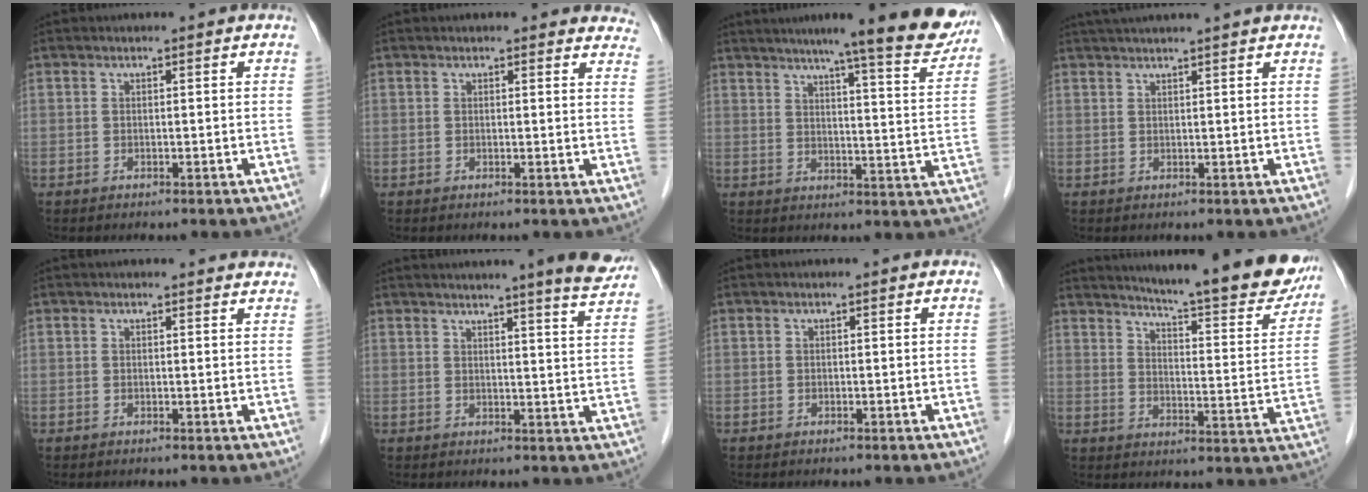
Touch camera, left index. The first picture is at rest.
{"total": 7.0, "force": [6.6, 1.8, 1.4], "torque": [0.018, -0.012, 0.038]}
{"total": 17.4, "force": [14.8, 0.5, 9.1], "torque": [-0.111, -0.027, 0.178]}
{"total": 8.4, "force": [7.3, -0.8, 3.9], "torque": [-0.059, 0.035, 0.095]}
{"total": 5.9, "force": [5.5, 1.0, 1.8], "torque": [-0.015, 0.016, 0.049]}
{"total": 9.0, "force": [7.9, -0.7, 4.3], "torque": [-0.054, -0.019, 0.079]}
{"total": 0.0}
{"total": 22.0, "force": [19.7, 2.0, 9.7], "torque": [-0.135, -0.067, 0.243]}